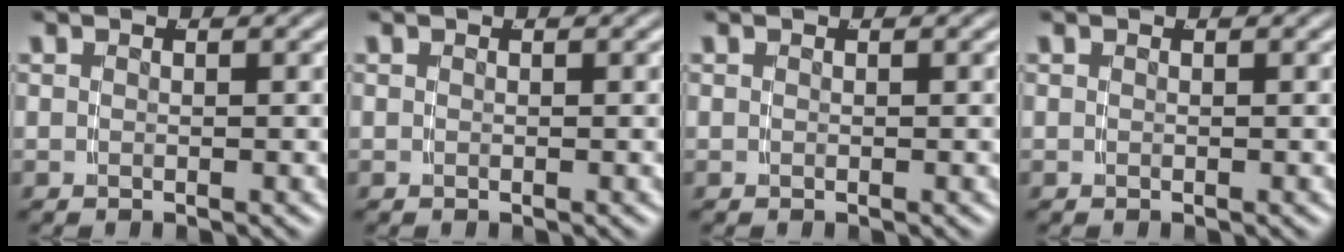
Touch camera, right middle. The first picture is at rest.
{"total": 0.0}
{"total": 0.0}
{"total": 0.0}